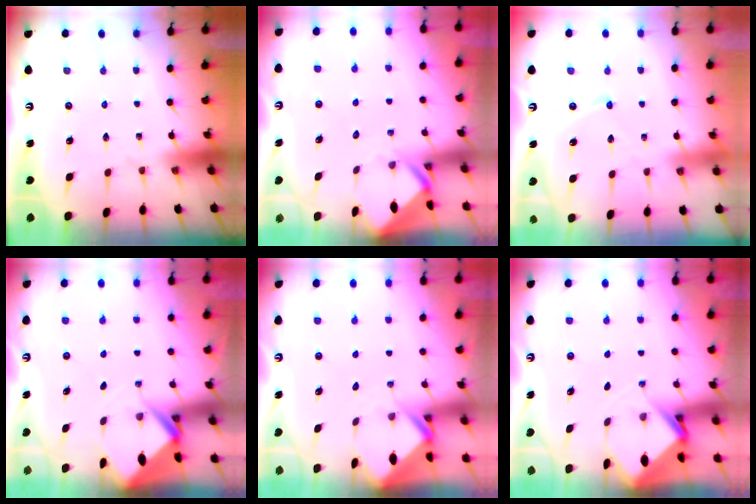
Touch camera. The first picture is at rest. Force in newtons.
{"total": 2.7, "press": 2.6, "slide": 0.3}
{"total": 3.6, "press": 3.6, "slide": 0.3}
{"total": 2.7, "press": 2.7, "slide": 0.1}
{"total": 2.6, "press": 2.6, "slide": 0.2}
{"total": 3.6, "press": 3.6, "slide": 0.2}